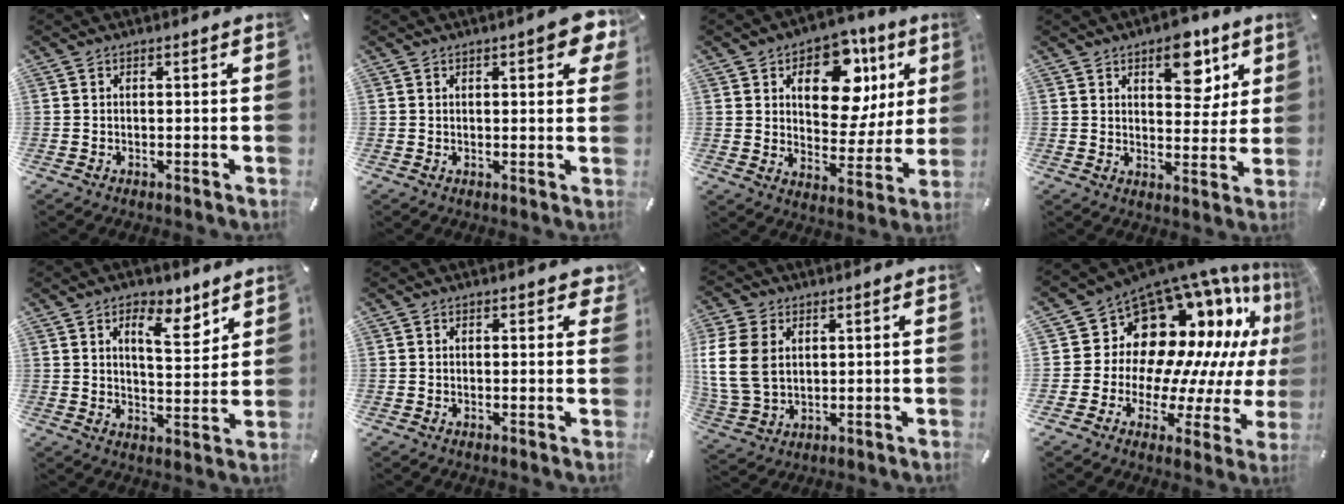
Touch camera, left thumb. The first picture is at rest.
{"total": 5.9, "force": [2.6, 2.0, 4.8], "torque": [-0.064, -0.008, 0.040]}
{"total": 15.7, "force": [7.1, 9.8, 10.0], "torque": [-0.134, -0.036, 0.119]}
{"total": 10.4, "force": [5.9, 5.9, 6.2], "torque": [-0.057, -0.029, 0.093]}
{"total": 9.1, "force": [6.0, 4.1, 5.6], "torque": [-0.072, -0.036, 0.098]}
{"total": 1.5, "force": [1.0, 0.8, 0.9], "torque": [-0.003, -0.002, 0.013]}
{"total": 11.6, "force": [2.4, 9.0, 7.0], "torque": [-0.182, 0.009, 0.045]}
{"total": 17.7, "force": [10.5, 11.8, 8.0], "torque": [-0.110, -0.120, 0.199]}